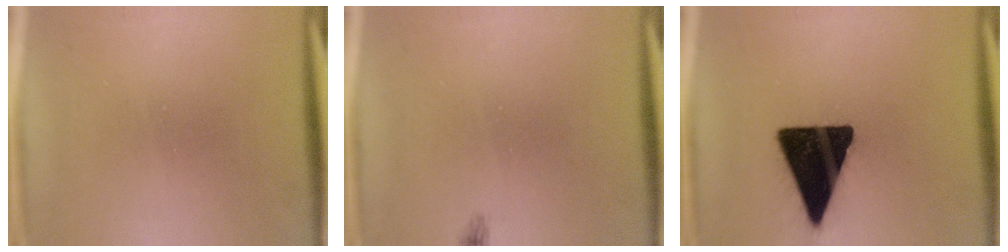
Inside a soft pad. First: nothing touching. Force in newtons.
{"total": 0.9}
{"total": 18.1}